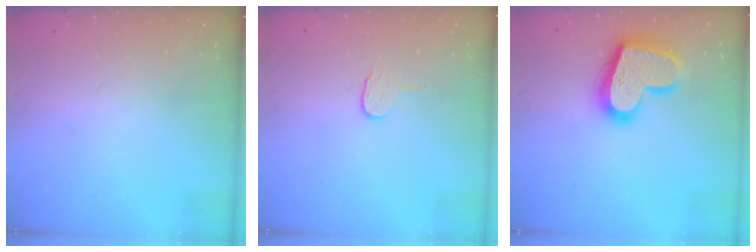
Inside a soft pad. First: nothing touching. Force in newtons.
{"total": 3.2, "press": 3.2, "slide": 0.3}
{"total": 20.1, "press": 20.0, "slide": 1.7}